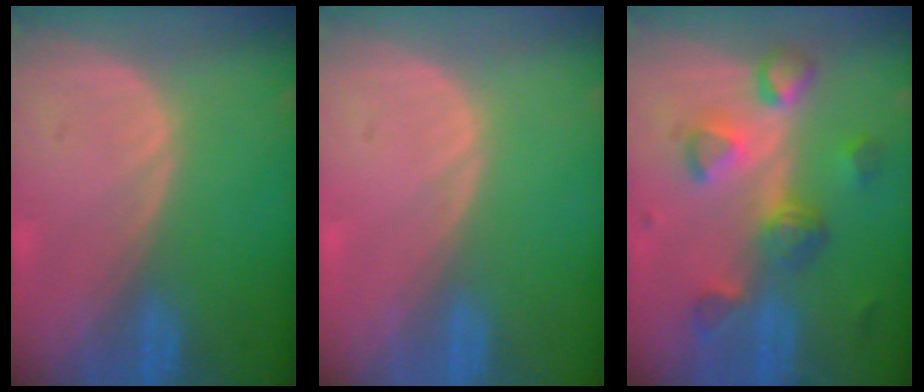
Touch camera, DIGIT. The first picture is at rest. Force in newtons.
{"total": 0.5, "press": 0.0, "slide": 0.5}
{"total": 8.0, "press": 7.3, "slide": 3.1}